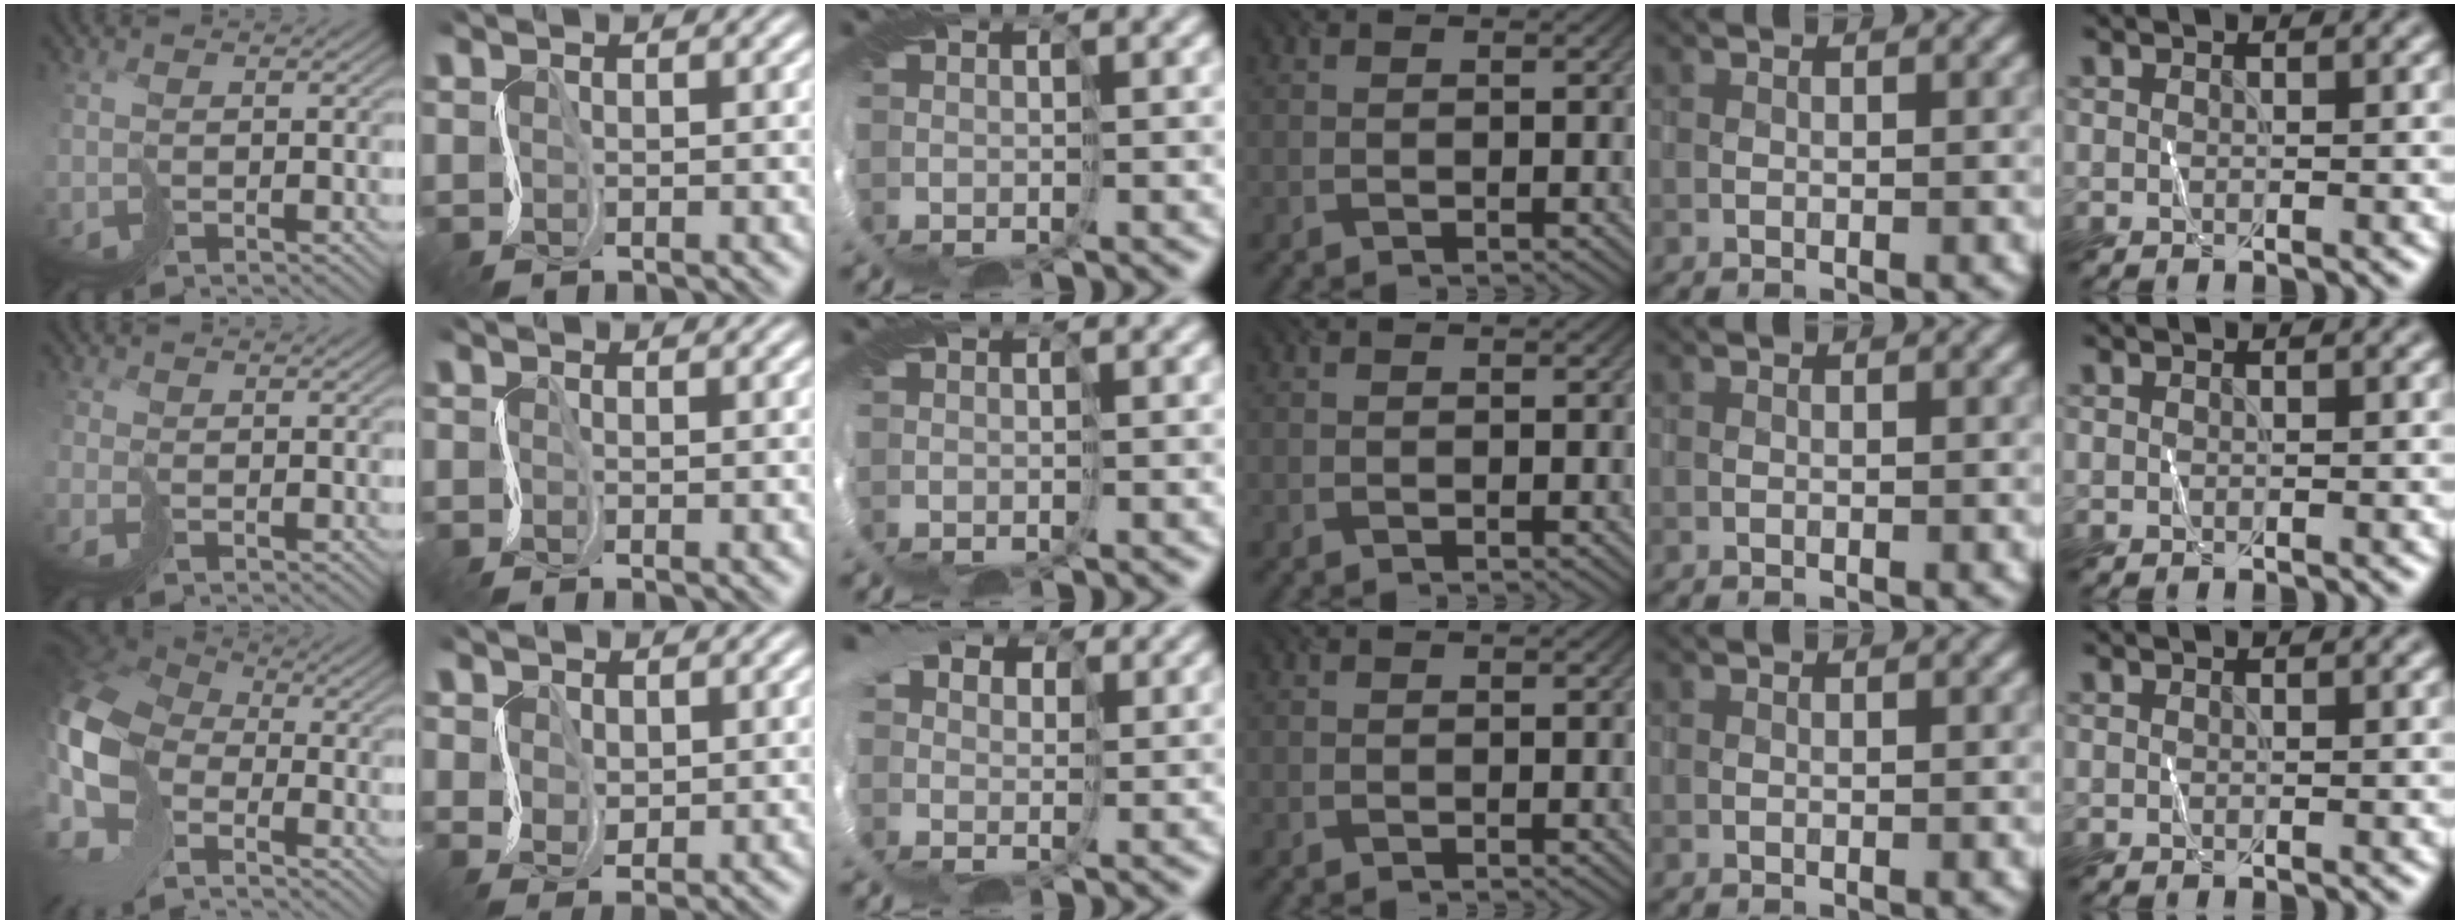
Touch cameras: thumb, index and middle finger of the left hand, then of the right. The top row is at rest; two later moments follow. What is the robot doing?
{"motion": "cut", "object": "paper"}